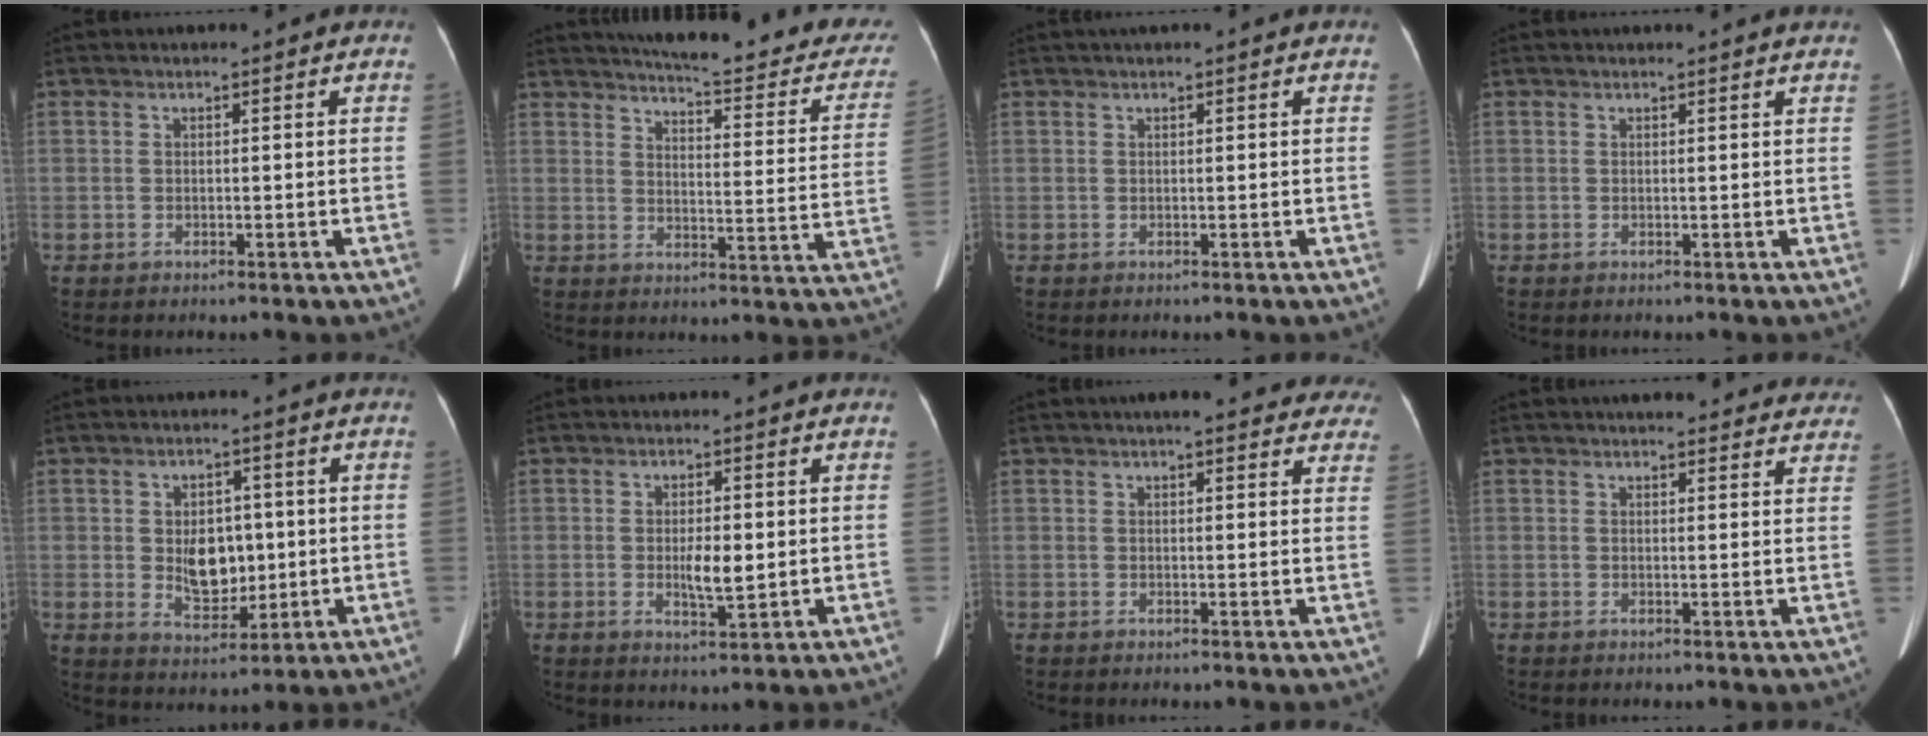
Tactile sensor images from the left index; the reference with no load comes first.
{"total": 23.5, "force": [20.8, 4.1, 10.2], "torque": [-0.120, -0.061, 0.232]}
{"total": 1.1, "force": [0.8, -0.1, 0.7], "torque": [-0.013, 0.017, 0.017]}
{"total": 2.2, "force": [2.1, 0.3, 0.5], "torque": [-0.011, 0.008, 0.018]}
{"total": 7.0, "force": [0.2, 4.5, 5.3], "torque": [-0.091, 0.004, 0.016]}
{"total": 4.2, "force": [-0.1, 1.2, 4.0], "torque": [-0.074, -0.006, 0.002]}
{"total": 14.9, "force": [13.1, 3.4, 6.2], "torque": [-0.047, 0.016, 0.141]}
{"total": 15.2, "force": [13.9, 3.6, 5.1], "torque": [-0.031, 0.009, 0.147]}